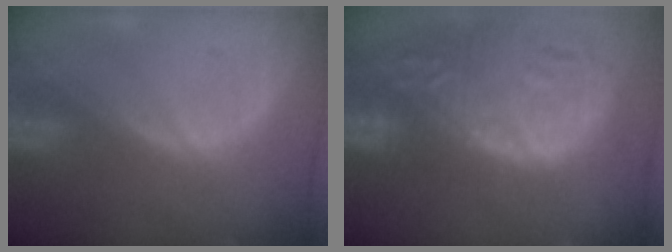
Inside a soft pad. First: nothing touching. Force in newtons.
{"total": 16.0, "press": 13.2, "slide": 9.0}